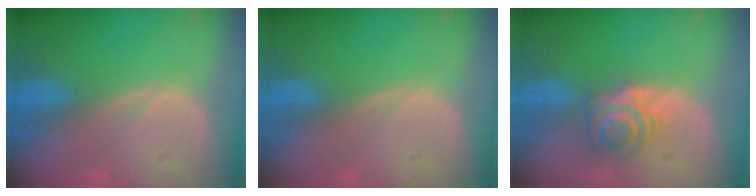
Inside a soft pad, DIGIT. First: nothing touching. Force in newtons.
{"total": 0.0}
{"total": 6.1, "press": 5.2, "slide": 3.2}